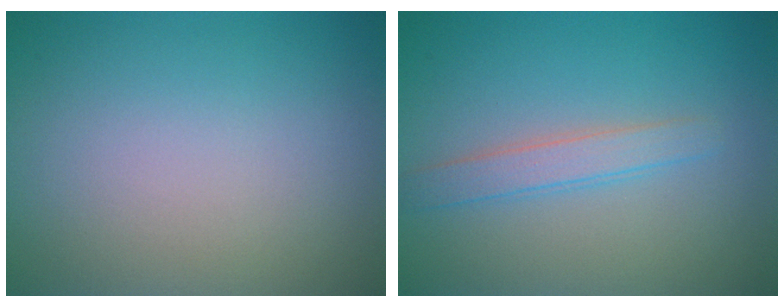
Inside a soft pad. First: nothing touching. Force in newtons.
{"total": 2.1, "press": 2.1, "slide": 0.0}